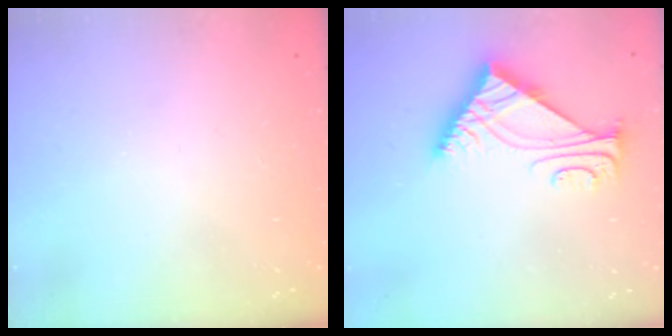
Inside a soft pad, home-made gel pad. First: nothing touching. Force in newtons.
{"total": 7.1, "press": 7.1, "slide": 0.2}